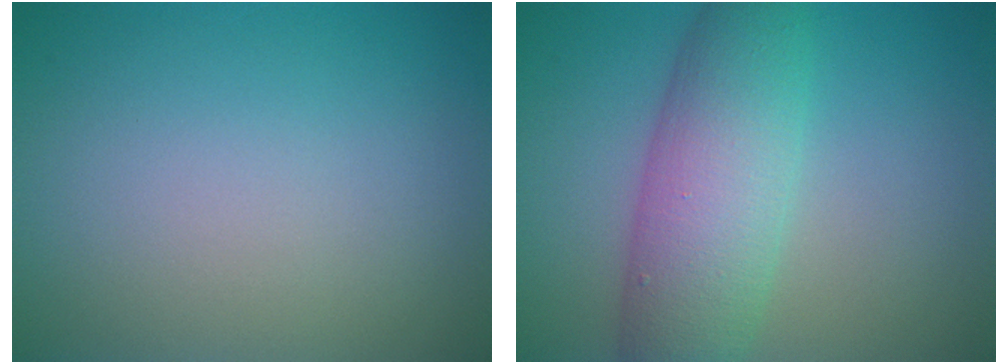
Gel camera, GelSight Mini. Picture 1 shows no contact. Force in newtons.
{"total": 7.2, "press": 7.2, "slide": 0.1}